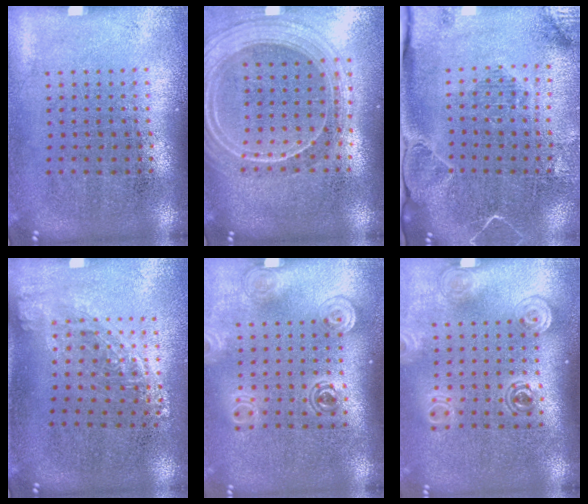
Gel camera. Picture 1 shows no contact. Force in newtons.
{"total": 2.3, "press": 2.0, "slide": 1.1}
{"total": 2.1, "press": 2.0, "slide": 0.6}
{"total": 1.3, "press": 1.0, "slide": 0.9}
{"total": 1.4, "press": 1.2, "slide": 0.8}
{"total": 1.4, "press": 1.2, "slide": 0.8}